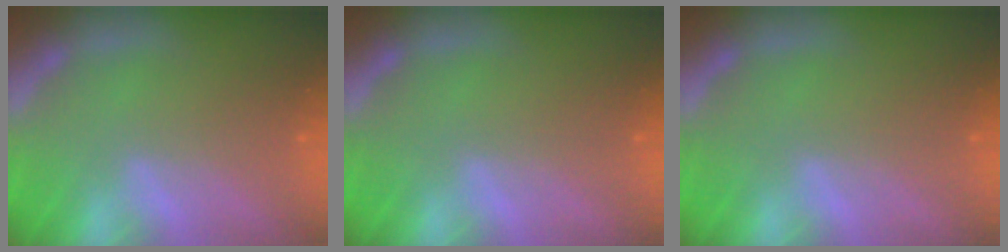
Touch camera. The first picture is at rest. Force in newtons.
{"total": 0.0}
{"total": 0.0}